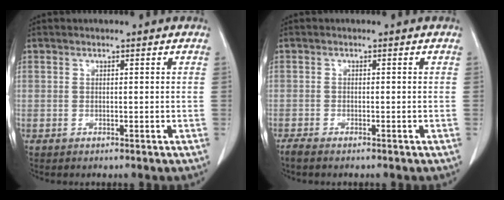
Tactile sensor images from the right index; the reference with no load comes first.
{"total": 2.7, "force": [-2.2, 0.5, 1.5], "torque": [-0.026, -0.007, -0.029]}